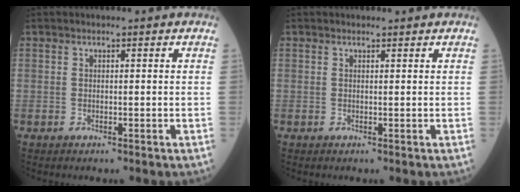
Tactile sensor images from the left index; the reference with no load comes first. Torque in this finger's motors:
{"motor_torque": [0.09, 0.08, -0.24, -0.01]}